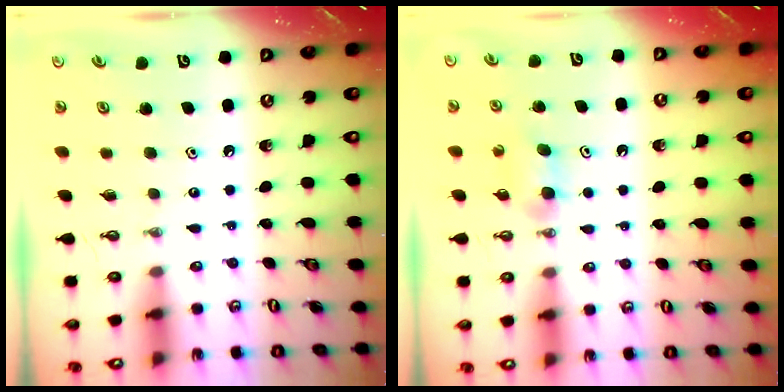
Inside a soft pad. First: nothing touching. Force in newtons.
{"total": 4.0, "press": 3.8, "slide": 1.2}